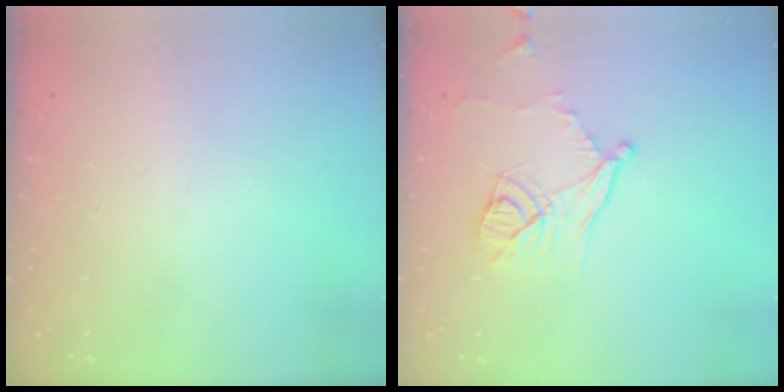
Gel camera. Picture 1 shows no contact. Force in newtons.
{"total": 11.3, "press": 11.0, "slide": 2.3}